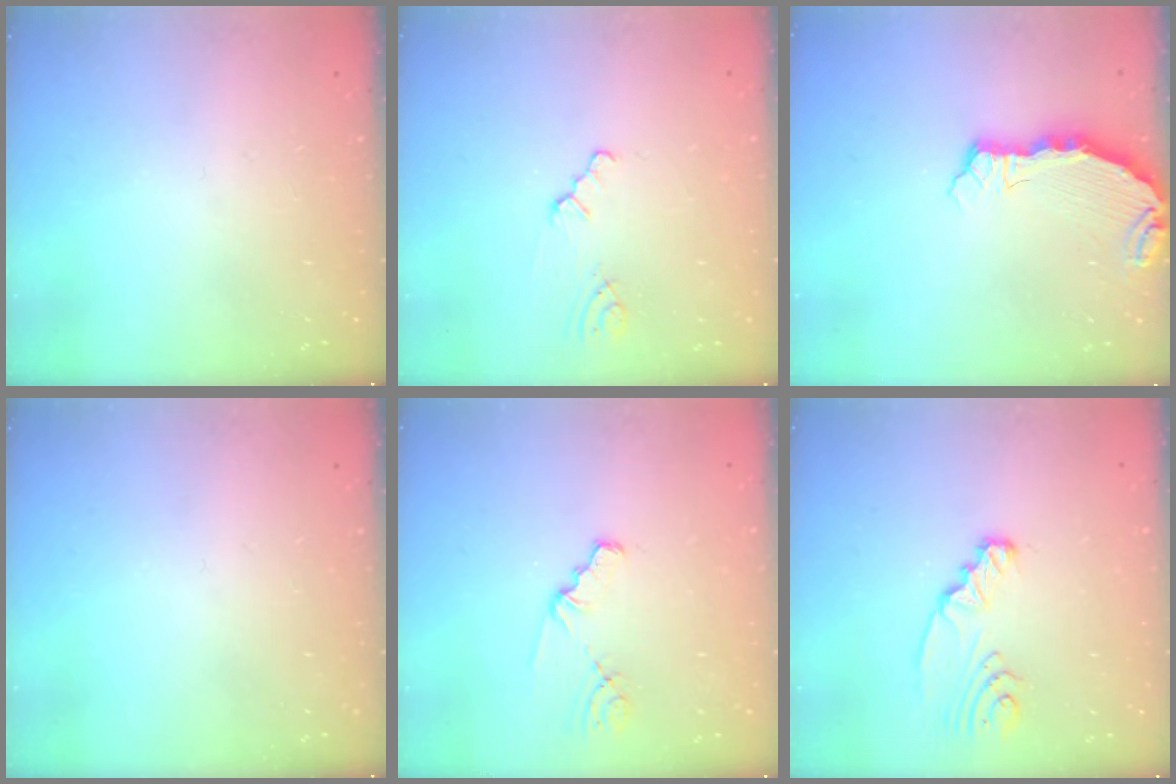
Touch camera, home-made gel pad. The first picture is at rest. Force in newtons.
{"total": 1.3, "press": 1.3, "slide": 0.3}
{"total": 5.7, "press": 5.4, "slide": 2.0}
{"total": 0.0}
{"total": 1.8, "press": 1.8, "slide": 0.2}
{"total": 4.1, "press": 4.1, "slide": 0.4}